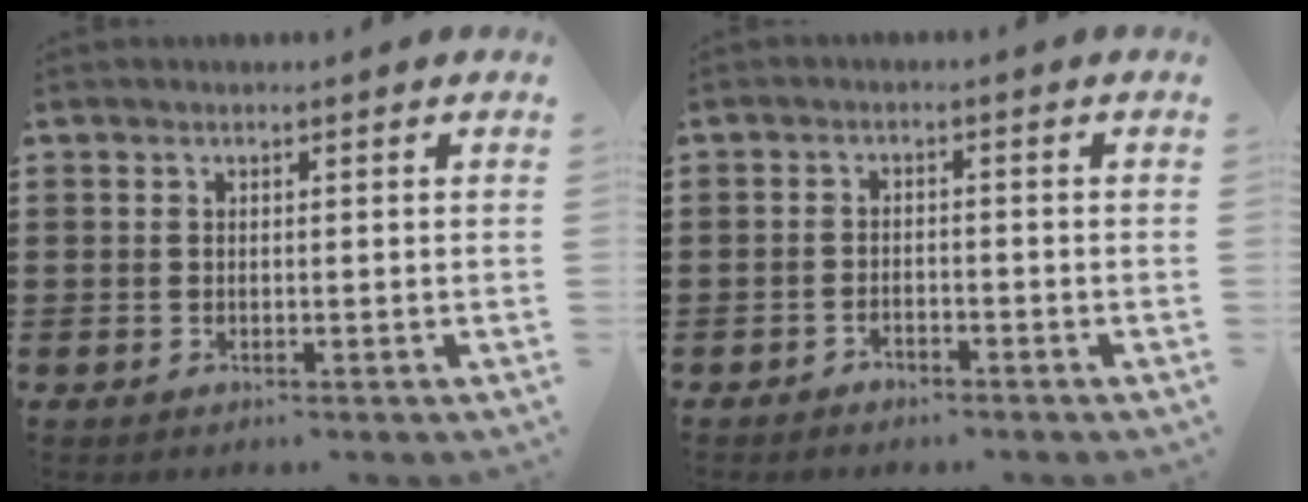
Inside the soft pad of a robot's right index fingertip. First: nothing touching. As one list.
[{"total": 1.5, "force": [-1.4, 0.3, 0.2], "torque": [-0.010, -0.002, -0.029]}]